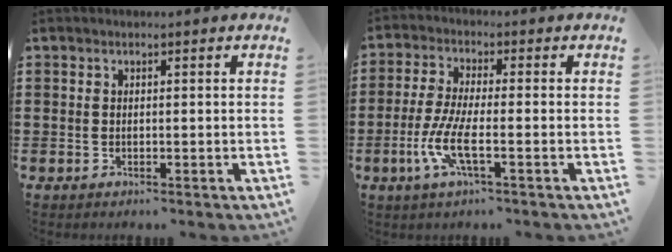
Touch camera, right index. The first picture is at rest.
{"total": 6.6, "force": [-2.4, 1.2, 6.0], "torque": [-0.143, -0.018, -0.053]}